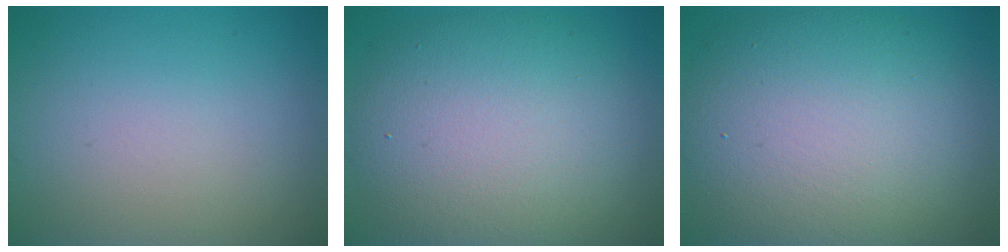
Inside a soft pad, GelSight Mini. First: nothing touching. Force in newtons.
{"total": 10.6, "press": 10.6, "slide": 0.5}
{"total": 11.8, "press": 11.8, "slide": 0.9}